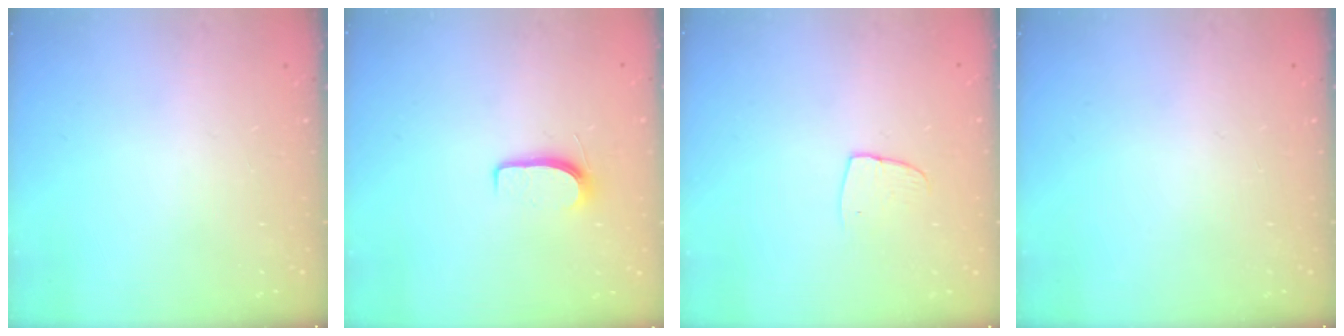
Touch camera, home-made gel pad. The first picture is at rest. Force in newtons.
{"total": 6.1, "press": 6.0, "slide": 0.7}
{"total": 6.4, "press": 6.4, "slide": 0.3}
{"total": 0.0}